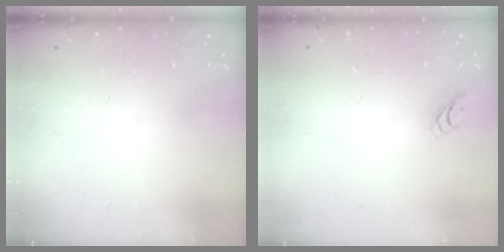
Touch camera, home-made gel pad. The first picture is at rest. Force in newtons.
{"total": 3.3, "press": 3.3, "slide": 0.3}